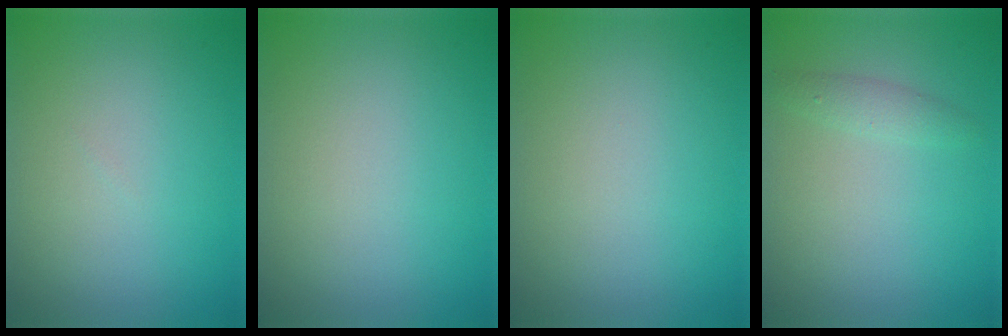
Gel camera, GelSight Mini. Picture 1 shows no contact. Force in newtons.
{"total": 0.0}
{"total": 0.0}
{"total": 1.3, "press": 1.3, "slide": 0.0}